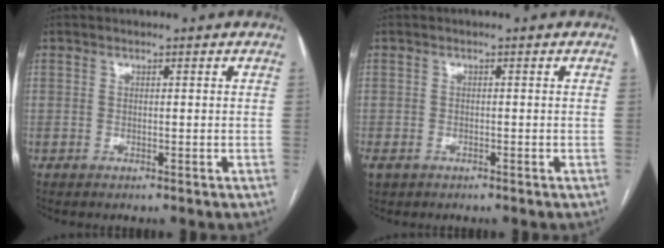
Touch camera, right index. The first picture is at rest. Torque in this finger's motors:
{"motor_torque": [0.92, -0.84, 0.73, 0.21]}